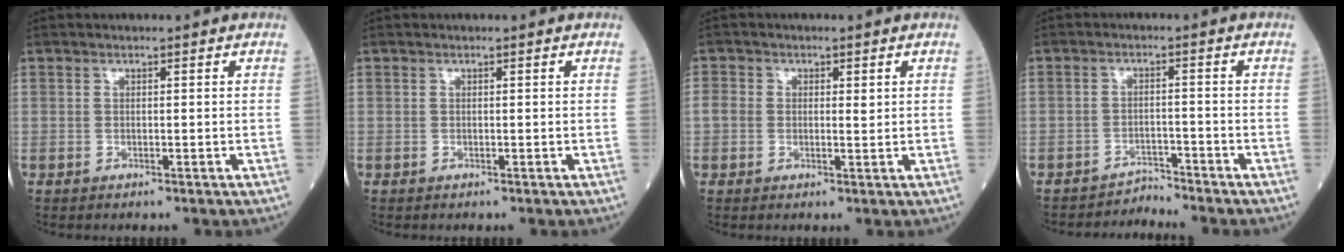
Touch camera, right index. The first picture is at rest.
{"total": 0.0}
{"total": 2.4, "force": [0.3, 1.7, 1.7], "torque": [-0.027, 0.006, 0.003]}
{"total": 3.1, "force": [-2.6, -0.7, -1.5], "torque": [0.032, -0.002, -0.039]}